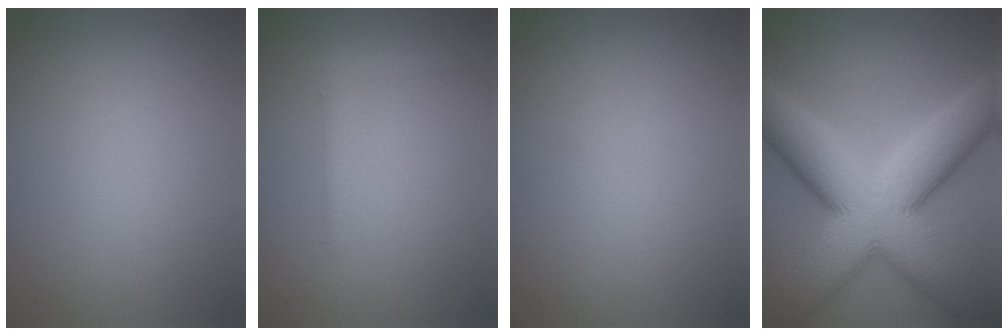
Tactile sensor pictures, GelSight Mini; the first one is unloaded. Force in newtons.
{"total": 1.1, "press": 1.1, "slide": 0.1}
{"total": 0.0}
{"total": 14.5, "press": 14.5, "slide": 0.9}